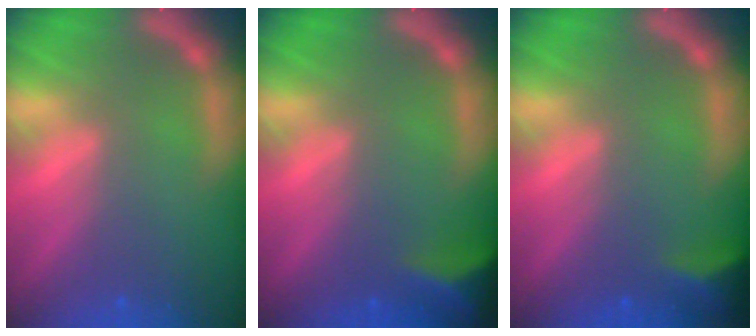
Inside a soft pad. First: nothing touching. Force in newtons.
{"total": 5.0}
{"total": 3.5}